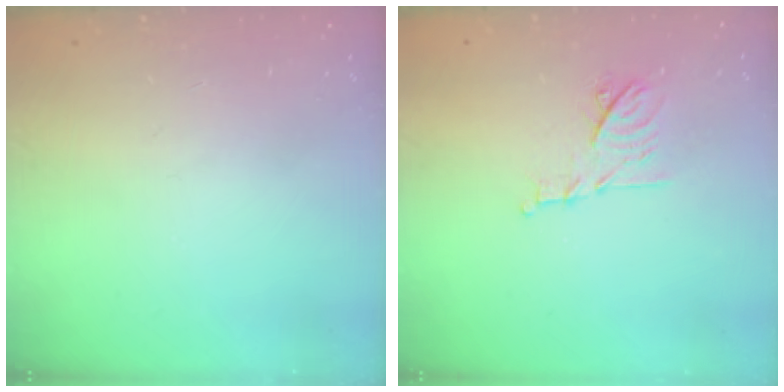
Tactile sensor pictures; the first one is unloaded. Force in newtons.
{"total": 10.5, "press": 10.5, "slide": 0.3}